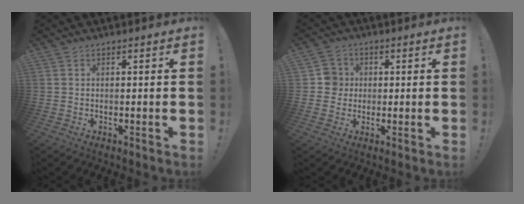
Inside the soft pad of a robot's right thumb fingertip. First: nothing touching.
{"total": 5.6, "force": [0.4, 5.5, 0.9], "torque": [-0.006, 0.002, 0.008]}